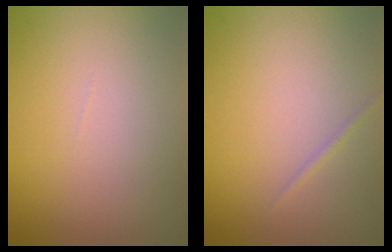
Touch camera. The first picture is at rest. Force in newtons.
{"total": 0.5, "press": 0.5, "slide": 0.0}